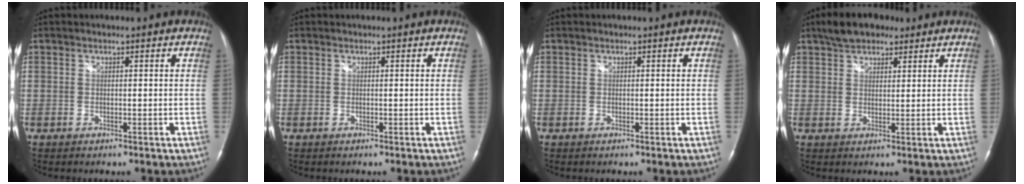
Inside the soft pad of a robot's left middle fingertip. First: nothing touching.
{"total": 0.0}
{"total": 0.0}
{"total": 7.3, "force": [5.4, 3.3, 3.7], "torque": [-0.067, 0.020, 0.094]}